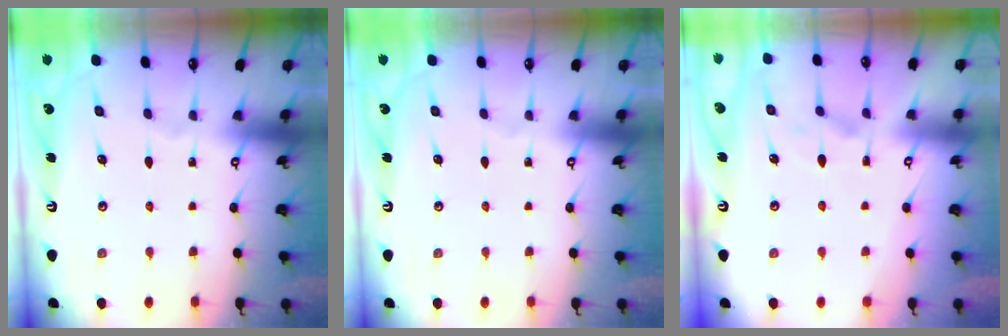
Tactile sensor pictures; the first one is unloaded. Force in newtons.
{"total": 0.0}
{"total": 5.7, "press": 5.6, "slide": 1.2}